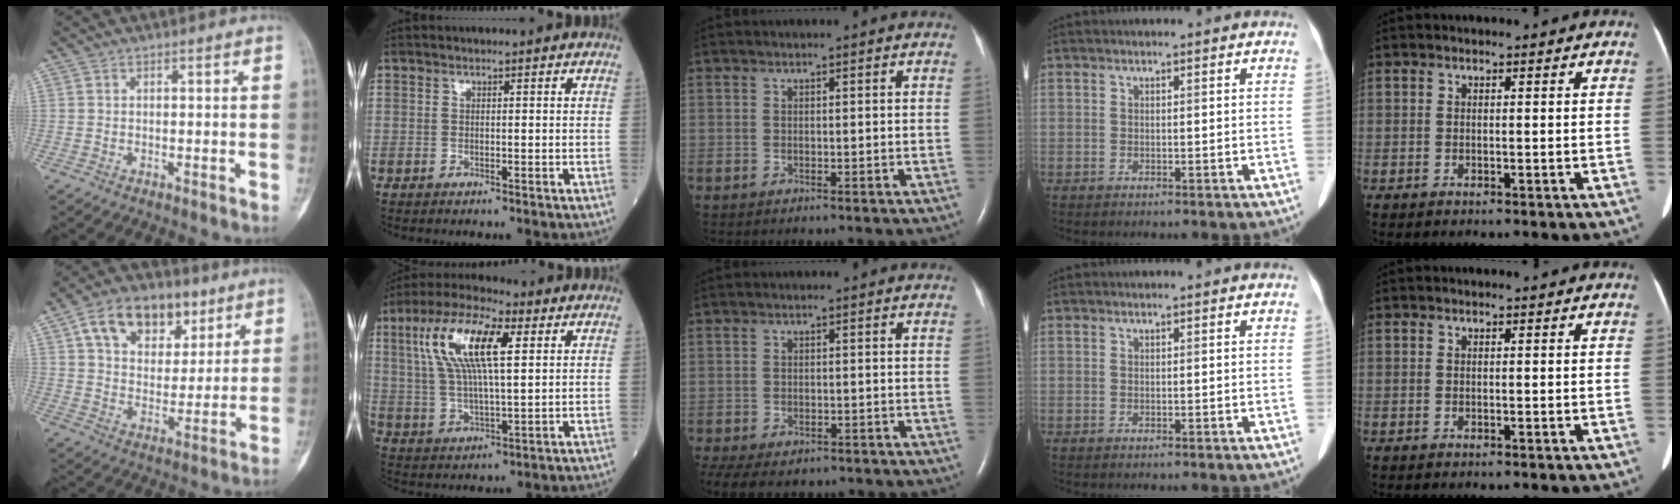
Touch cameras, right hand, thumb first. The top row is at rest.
{"thumb": {"total": 15.9, "force": [7.7, 10.3, 9.2], "torque": [-0.111, -0.012, 0.130]}, "index": {"total": 13.5, "force": [4.4, 3.4, 12.3], "torque": [-0.250, 0.023, 0.081]}, "middle": {"total": 11.7, "force": [-8.2, 6.3, 5.6], "torque": [-0.142, -0.016, -0.104]}}